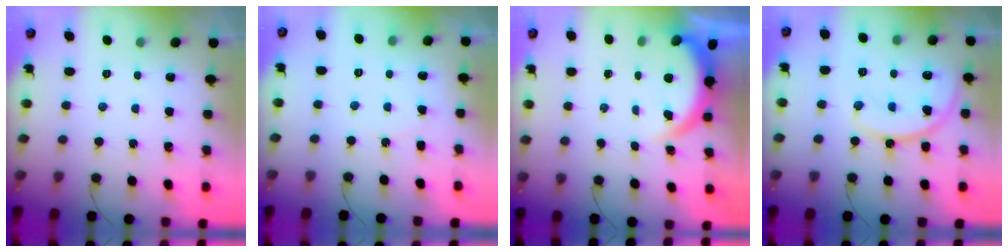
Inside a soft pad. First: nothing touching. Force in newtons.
{"total": 5.6, "press": 5.6, "slide": 0.6}
{"total": 3.9, "press": 3.9, "slide": 0.2}
{"total": 15.0, "press": 14.9, "slide": 1.6}